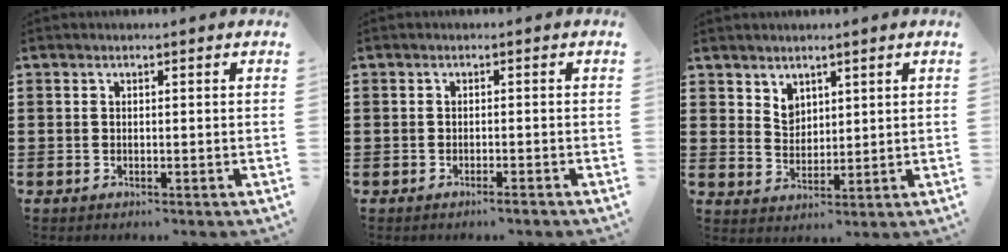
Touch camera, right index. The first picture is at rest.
{"total": 1.0, "force": [-0.8, 0.0, 0.5], "torque": [-0.010, -0.003, -0.015]}
{"total": 3.3, "force": [2.6, 2.0, 0.5], "torque": [-0.017, 0.003, 0.050]}